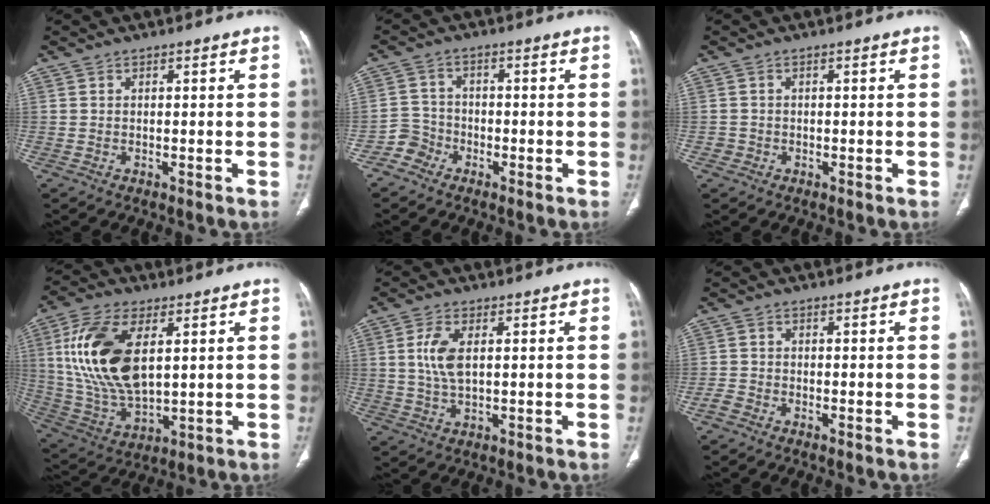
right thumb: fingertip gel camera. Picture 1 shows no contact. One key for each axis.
{"total": 3.6, "fx": -2.3, "fy": 2.7, "fz": -0.4, "tx": 0.026, "ty": 0.017, "tz": -0.054}
{"total": 1.1, "fx": -0.3, "fy": 1.0, "fz": 0.0, "tx": 0.005, "ty": 0.006, "tz": -0.007}
{"total": 18.7, "fx": 4.7, "fy": 9.6, "fz": 15.3, "tx": -0.310, "ty": -0.015, "tz": 0.096}
{"total": 6.0, "fx": 1.3, "fy": 2.8, "fz": 5.1, "tx": -0.115, "ty": -0.004, "tz": 0.027}
{"total": 1.8, "fx": -1.4, "fy": 0.9, "fz": 0.7, "tx": -0.020, "ty": 0.006, "tz": -0.029}